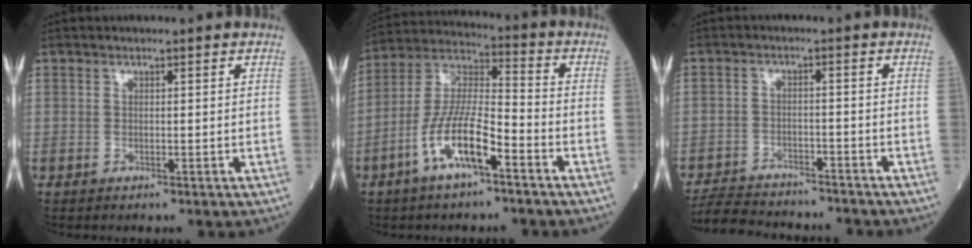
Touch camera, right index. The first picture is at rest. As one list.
[{"total": 11.3, "force": [-5.5, 2.5, 9.5], "torque": [-0.200, 0.005, -0.108]}, {"total": 11.0, "force": [-10.4, 2.1, 2.9], "torque": [-0.051, 0.004, -0.157]}]